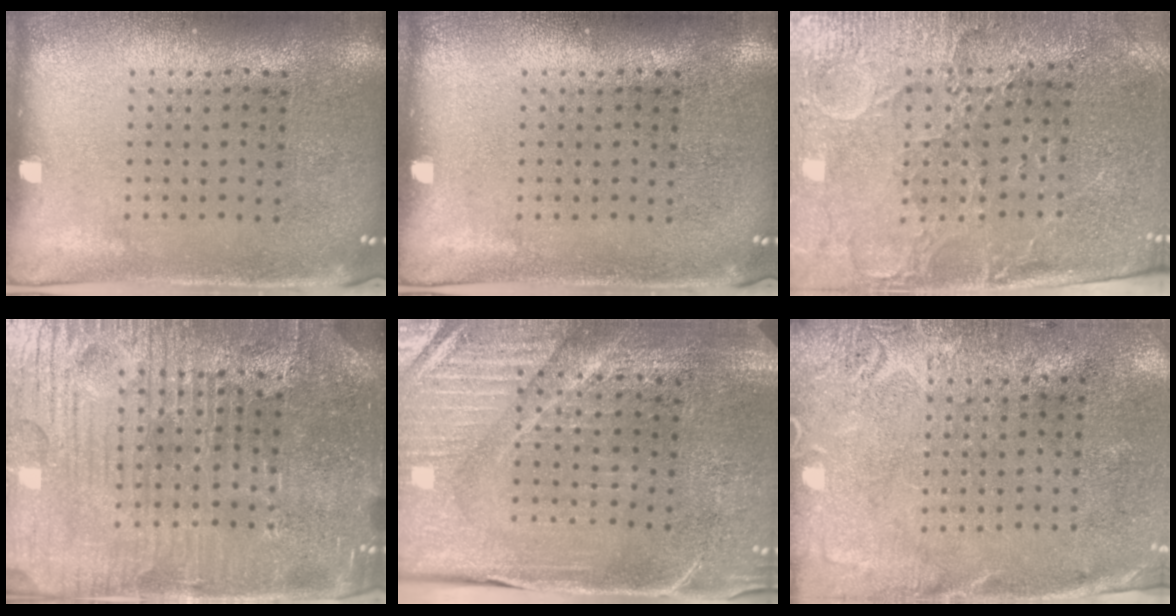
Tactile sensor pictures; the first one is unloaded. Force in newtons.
{"total": 0.0}
{"total": 3.6, "press": 3.3, "slide": 1.4}
{"total": 5.4, "press": 5.1, "slide": 1.8}
{"total": 3.8, "press": 3.8, "slide": 0.7}
{"total": 2.6, "press": 2.1, "slide": 1.6}